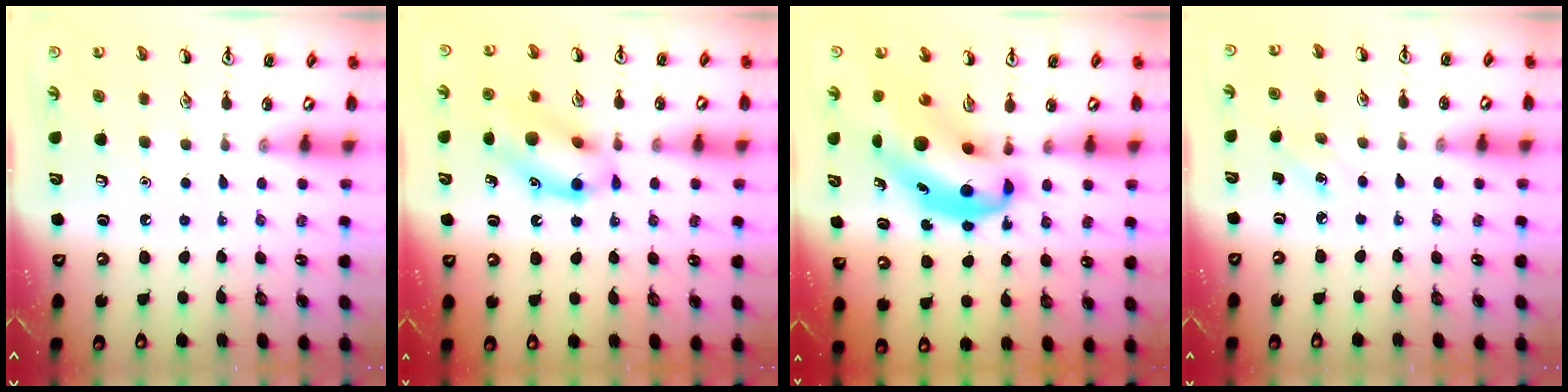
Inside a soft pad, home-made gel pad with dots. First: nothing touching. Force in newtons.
{"total": 14.1, "press": 13.7, "slide": 3.0}
{"total": 10.0, "press": 9.5, "slide": 2.9}
{"total": 1.9, "press": 1.8, "slide": 0.7}